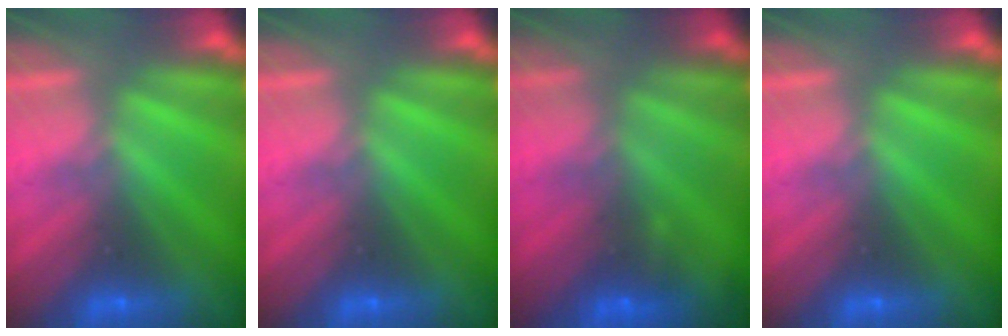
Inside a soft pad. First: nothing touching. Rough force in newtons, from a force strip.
{"total": 0.0}
{"total": 4.6}
{"total": 0.0}